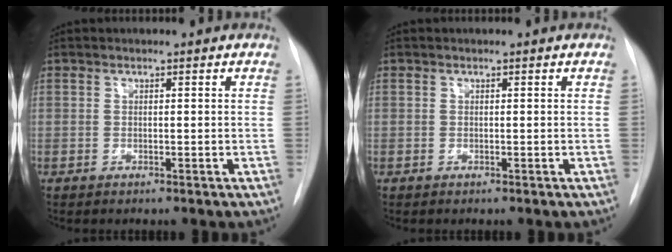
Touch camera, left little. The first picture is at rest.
{"total": 0.0}